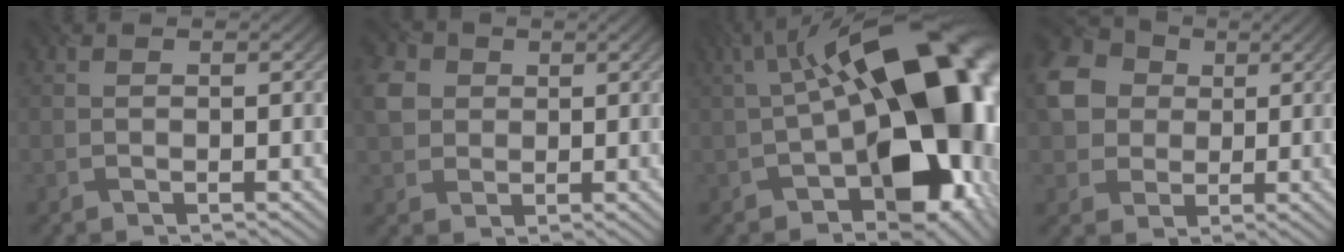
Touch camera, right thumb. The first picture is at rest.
{"total": 4.6, "force": [1.0, 4.0, 1.9], "torque": [-0.061, 0.008, 0.014]}
{"total": 20.3, "force": [-1.1, 11.0, 17.0], "torque": [-0.229, 0.003, -0.016]}
{"total": 9.7, "force": [1.9, 7.9, 5.2], "torque": [-0.148, 0.014, 0.034]}